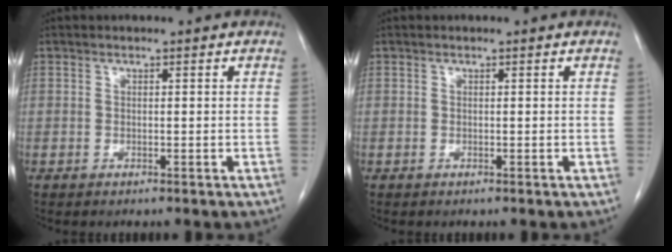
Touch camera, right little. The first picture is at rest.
{"total": 0.0}